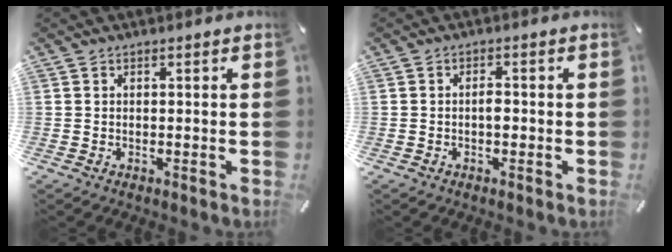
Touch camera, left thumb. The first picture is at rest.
{"total": 2.1, "force": [-0.5, 1.1, 1.7], "torque": [-0.034, 0.004, -0.010]}